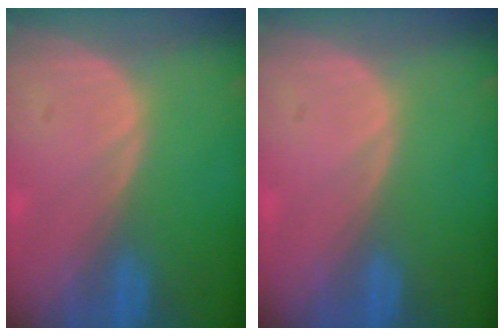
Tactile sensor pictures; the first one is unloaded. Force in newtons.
{"total": 0.0}